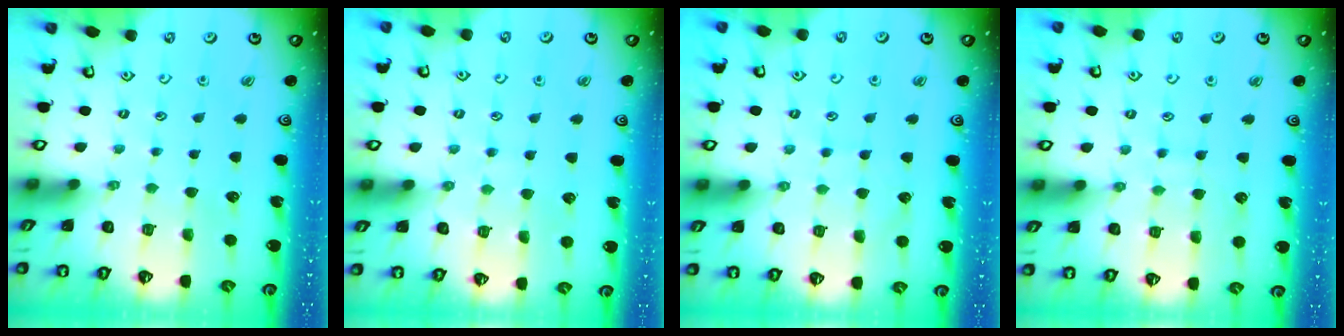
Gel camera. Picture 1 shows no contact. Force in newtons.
{"total": 5.7, "press": 5.7, "slide": 0.6}
{"total": 5.7, "press": 5.7, "slide": 0.5}
{"total": 7.6, "press": 7.6, "slide": 0.6}